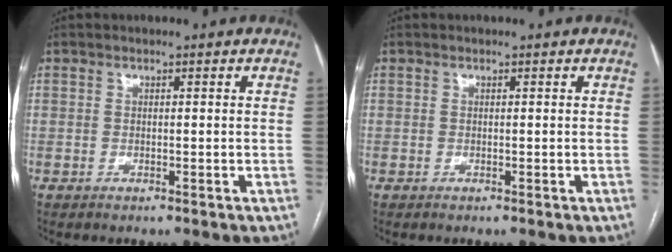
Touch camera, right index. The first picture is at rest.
{"total": 0.0}